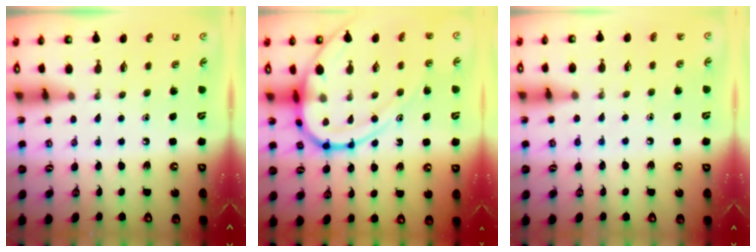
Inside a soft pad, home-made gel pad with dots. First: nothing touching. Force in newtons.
{"total": 15.9, "press": 15.8, "slide": 1.6}
{"total": 3.9, "press": 3.8, "slide": 0.4}